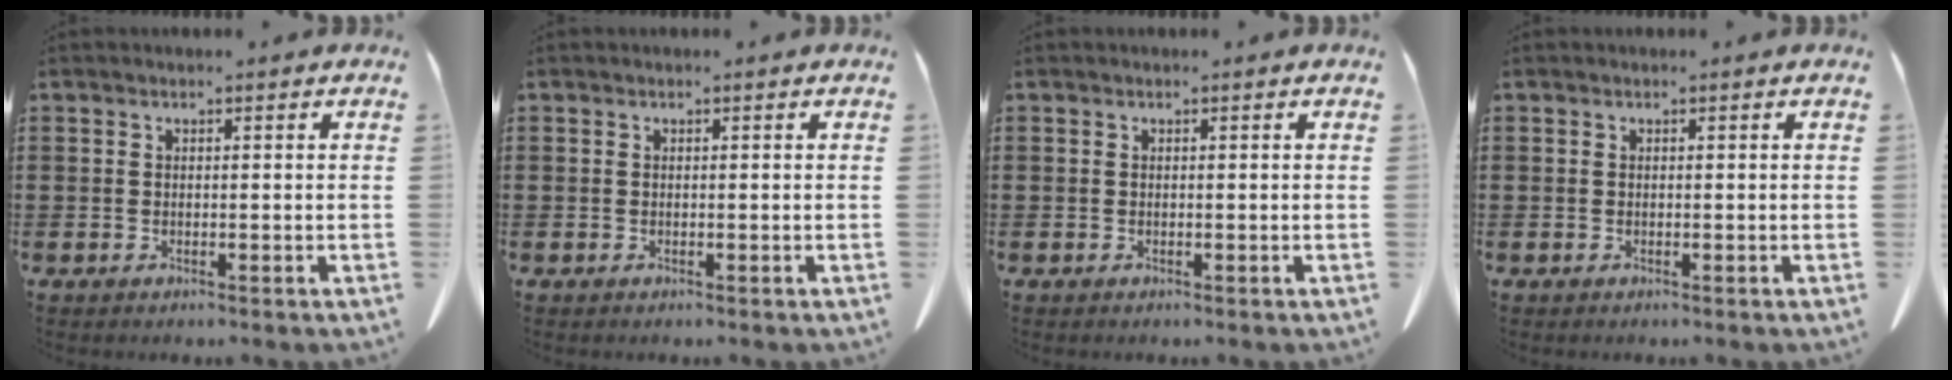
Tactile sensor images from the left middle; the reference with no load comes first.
{"total": 0.0}
{"total": 0.0}
{"total": 0.0}